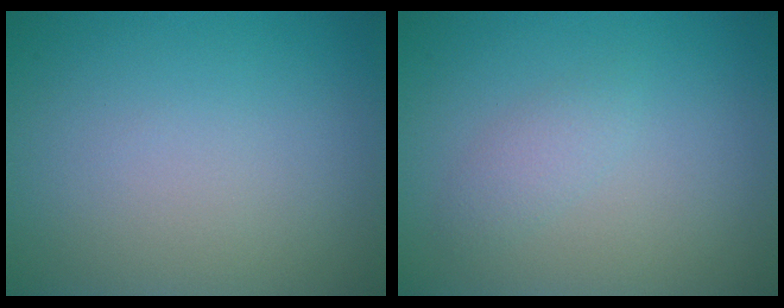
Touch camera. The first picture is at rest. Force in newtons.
{"total": 1.4, "press": 1.4, "slide": 0.1}